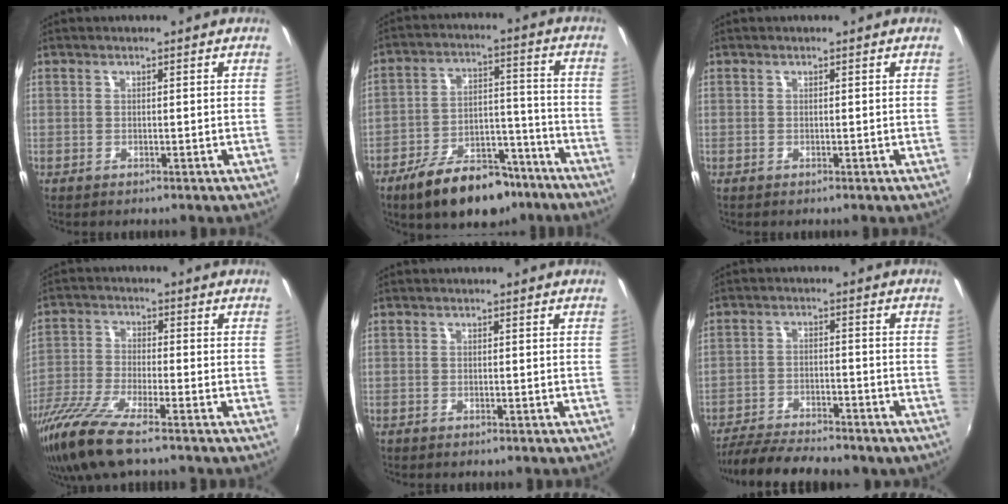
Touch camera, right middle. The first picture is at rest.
{"total": 16.0, "force": [-11.3, 7.9, 8.1], "torque": [-0.150, 0.016, -0.163]}
{"total": 0.0}
{"total": 12.8, "force": [-9.4, 1.9, 8.5], "torque": [-0.192, -0.040, -0.183]}
{"total": 0.5, "force": [-0.5, 0.2, 0.1], "torque": [-0.003, -0.003, -0.011]}
{"total": 14.9, "force": [-12.5, 4.1, 7.1], "torque": [-0.151, -0.029, -0.190]}